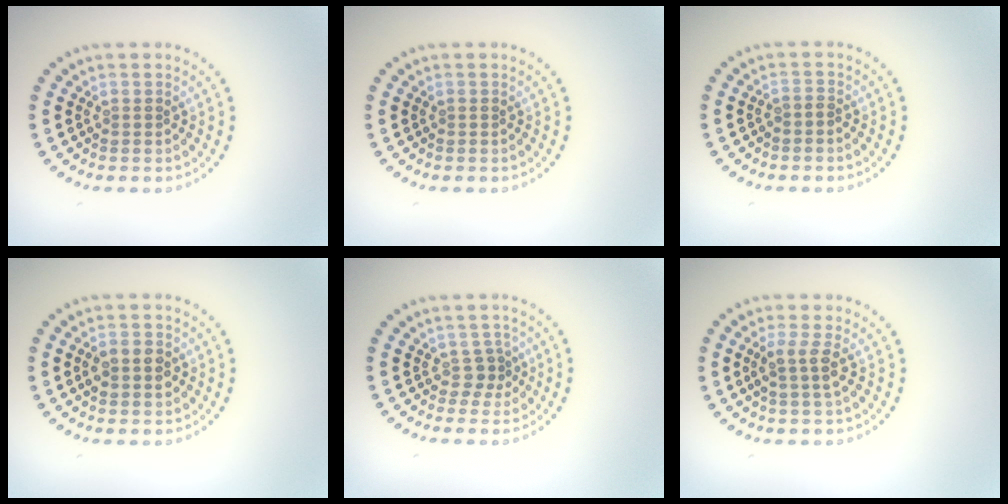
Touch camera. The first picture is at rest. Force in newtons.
{"total": 0.0}
{"total": 0.6, "press": 0.3, "slide": 0.6}
{"total": 3.0, "press": 3.0, "slide": 0.0}
{"total": 1.6, "press": 1.1, "slide": 1.2}
{"total": 2.0, "press": 1.6, "slide": 1.2}